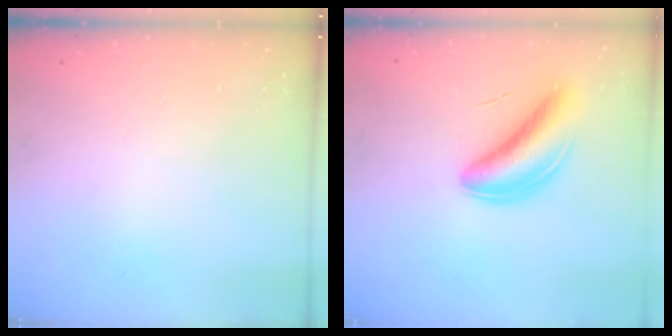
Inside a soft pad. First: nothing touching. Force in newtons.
{"total": 7.7, "press": 7.3, "slide": 2.5}